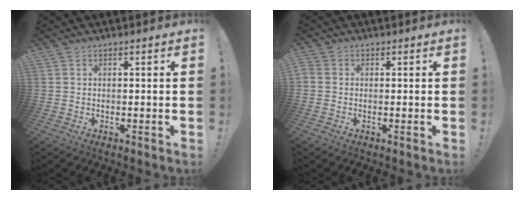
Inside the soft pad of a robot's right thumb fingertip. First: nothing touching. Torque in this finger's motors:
{"motor_torque": [-0.11, 0.40, 0.75, 0.30, 0.05]}